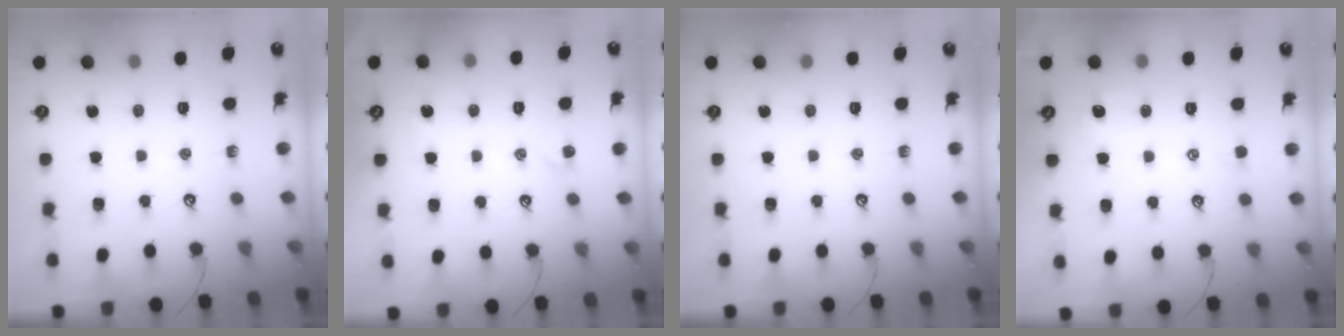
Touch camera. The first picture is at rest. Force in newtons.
{"total": 1.1, "press": 1.0, "slide": 0.4}
{"total": 0.0}
{"total": 0.6, "press": 0.2, "slide": 0.6}